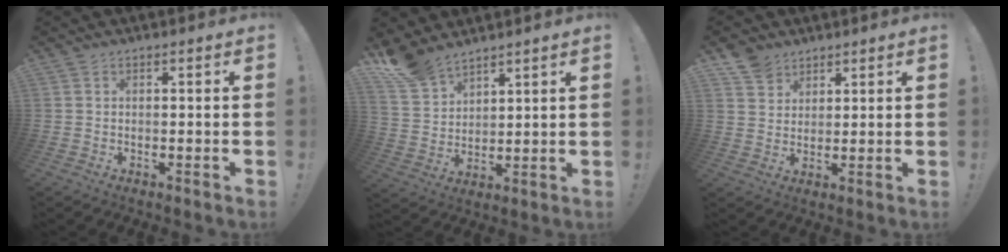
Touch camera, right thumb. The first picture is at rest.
{"total": 10.1, "force": [8.4, 4.9, 2.7], "torque": [-0.056, -0.058, 0.165]}
{"total": 6.5, "force": [4.8, 4.3, 1.0], "torque": [-0.011, -0.030, 0.092]}